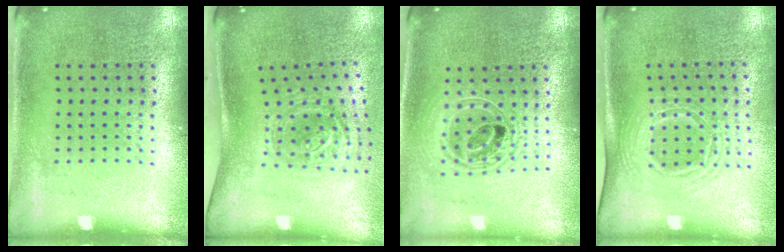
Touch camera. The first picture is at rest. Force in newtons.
{"total": 1.7, "press": 1.2, "slide": 1.2}
{"total": 2.0, "press": 1.5, "slide": 1.2}
{"total": 1.6, "press": 1.2, "slide": 1.0}